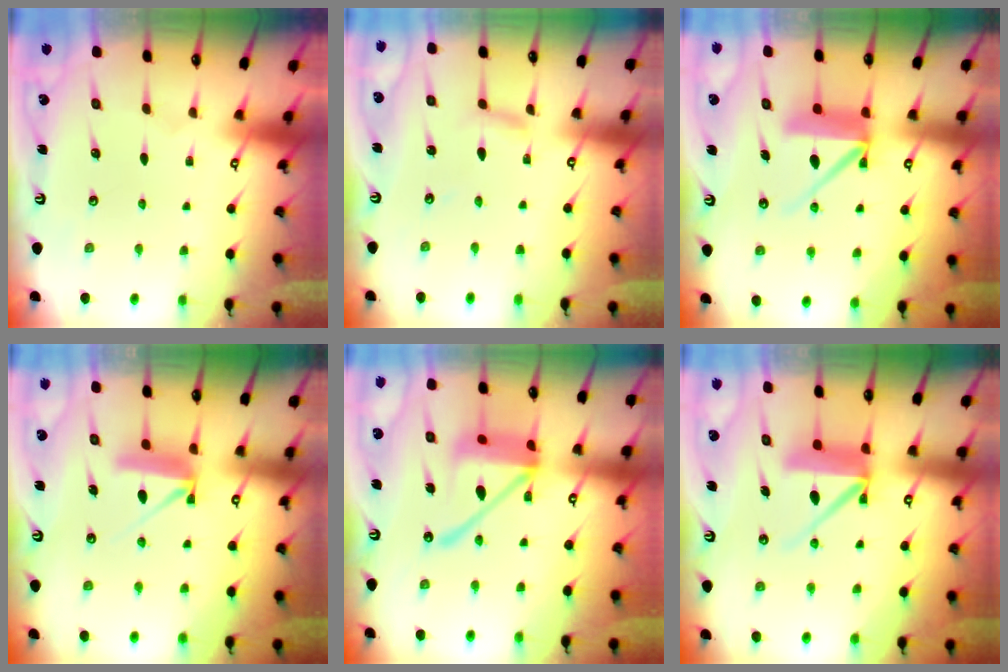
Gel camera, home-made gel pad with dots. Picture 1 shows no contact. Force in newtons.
{"total": 2.7, "press": 2.7, "slide": 0.2}
{"total": 10.0, "press": 9.9, "slide": 1.0}
{"total": 7.6, "press": 7.6, "slide": 0.4}
{"total": 16.0, "press": 15.9, "slide": 1.8}
{"total": 10.0, "press": 9.9, "slide": 1.0}